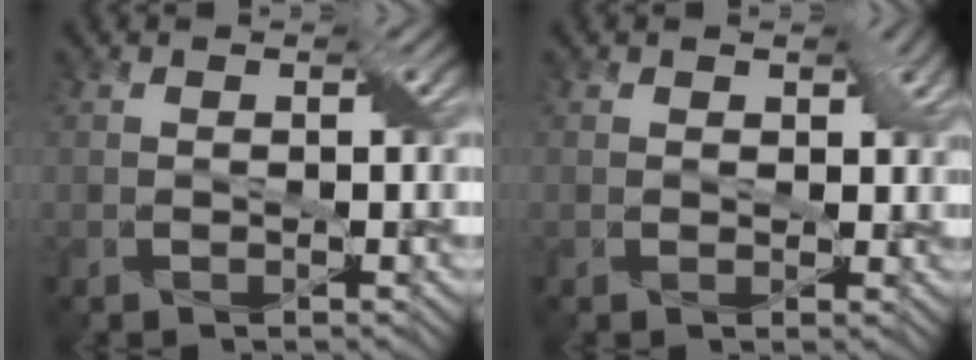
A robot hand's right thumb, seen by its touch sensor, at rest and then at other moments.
{"total": 2.6, "force": [0.8, 2.1, 1.4], "torque": [-0.011, 0.006, 0.002]}